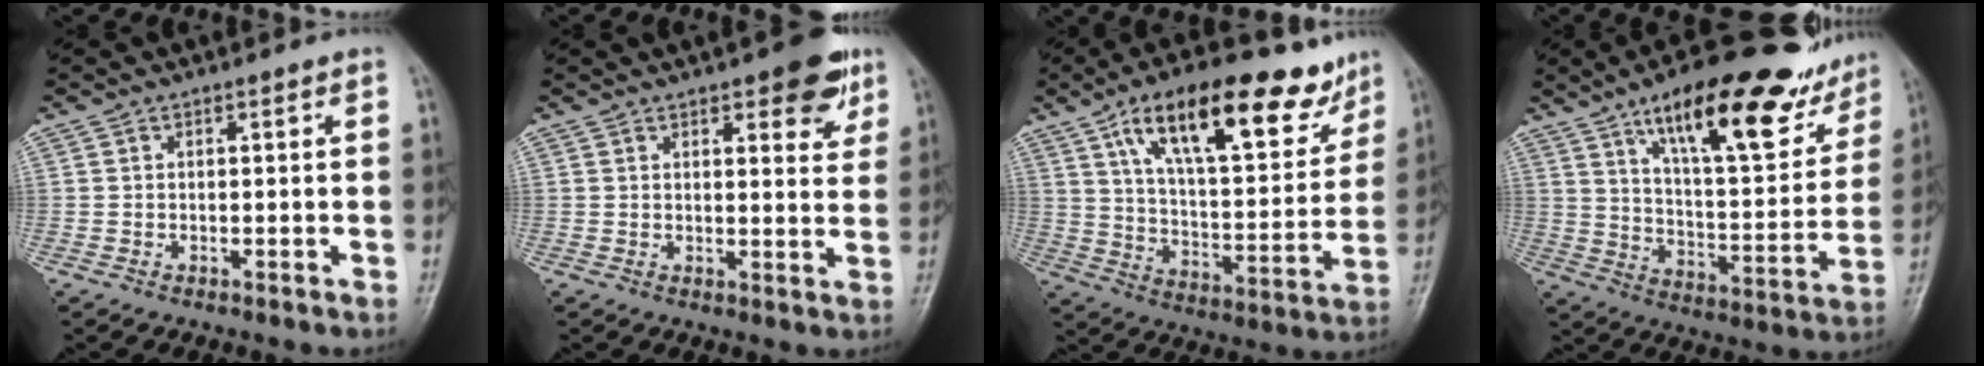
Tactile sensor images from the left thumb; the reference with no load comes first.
{"total": 8.3, "force": [4.8, 3.1, 6.0], "torque": [-0.052, -0.020, 0.057]}
{"total": 23.9, "force": [13.8, 9.4, 17.1], "torque": [-0.223, -0.036, 0.226]}
{"total": 24.5, "force": [15.5, 8.1, 17.2], "torque": [-0.206, -0.049, 0.241]}